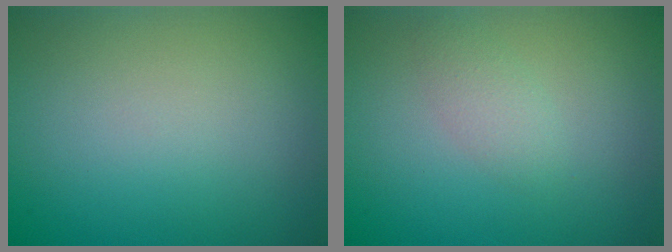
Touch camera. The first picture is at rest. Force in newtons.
{"total": 1.5, "press": 1.5, "slide": 0.1}